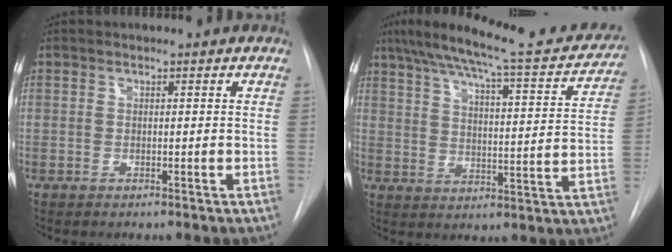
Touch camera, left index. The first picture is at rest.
{"total": 20.8, "force": [18.1, 2.7, 9.8], "torque": [-0.154, -0.014, 0.235]}